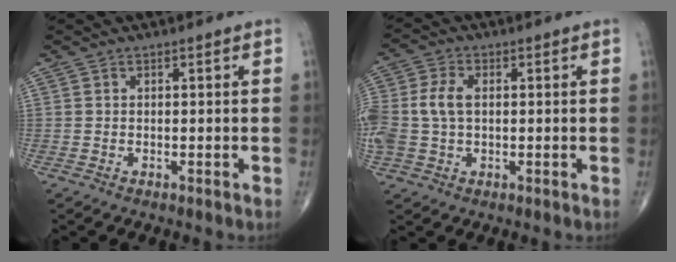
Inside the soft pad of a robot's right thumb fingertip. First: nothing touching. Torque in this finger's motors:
{"motor_torque": [0.61, 0.58, 1.09, 0.46, 0.11]}